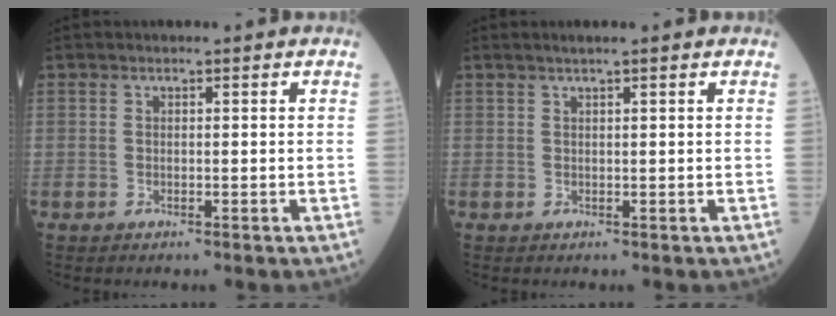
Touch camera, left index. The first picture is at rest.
{"total": 2.0, "force": [1.5, -0.3, 1.3], "torque": [-0.021, 0.014, 0.026]}